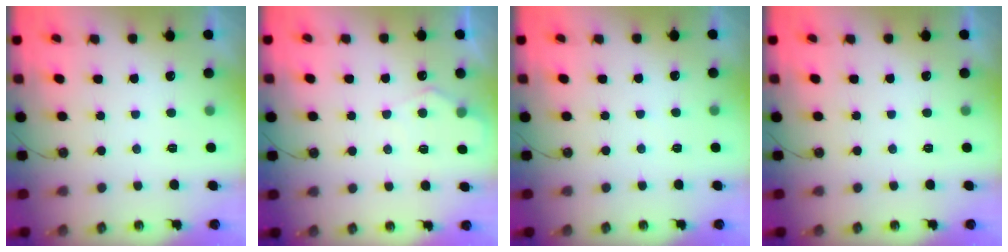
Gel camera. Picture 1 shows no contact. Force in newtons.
{"total": 5.5, "press": 5.5, "slide": 0.7}
{"total": 2.4, "press": 2.3, "slide": 0.4}
{"total": 0.0}